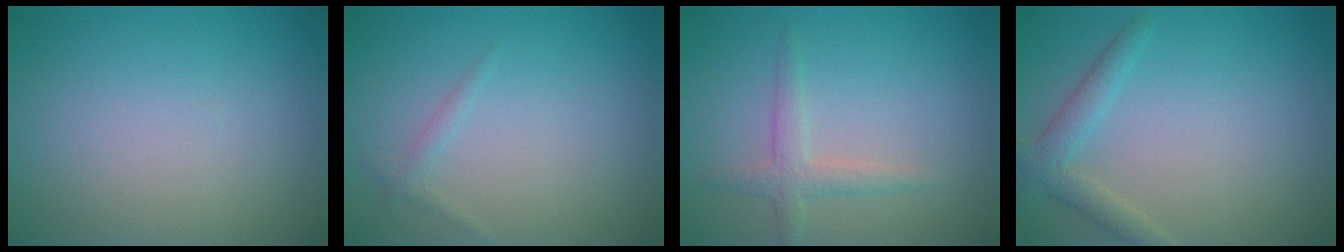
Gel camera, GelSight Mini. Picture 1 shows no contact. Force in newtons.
{"total": 0.9, "press": 0.9, "slide": 0.0}
{"total": 2.0, "press": 2.0, "slide": 0.1}
{"total": 2.4, "press": 2.4, "slide": 0.1}